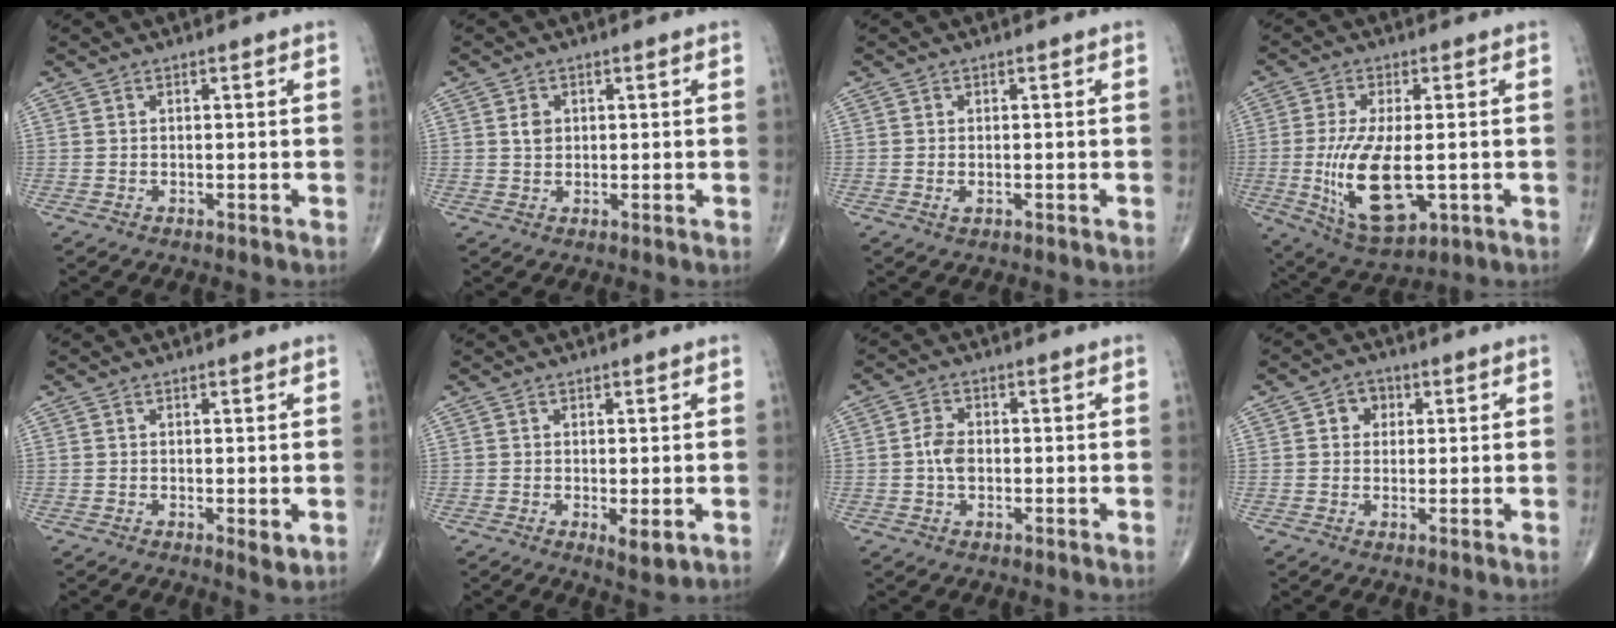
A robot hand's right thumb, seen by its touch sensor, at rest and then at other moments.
{"total": 2.1, "force": [0.5, 1.6, 1.2], "torque": [-0.014, -0.002, 0.010]}
{"total": 1.0, "force": [-0.3, 0.5, 0.8], "torque": [-0.014, -0.002, -0.006]}
{"total": 14.3, "force": [-2.1, 6.2, 12.7], "torque": [-0.240, -0.020, -0.023]}
{"total": 2.0, "force": [-0.2, 0.6, 1.9], "torque": [-0.024, -0.008, -0.004]}
{"total": 3.2, "force": [-0.8, 1.1, 2.9], "torque": [-0.044, -0.011, -0.009]}
{"total": 3.8, "force": [-0.2, 2.5, 2.8], "torque": [-0.054, 0.008, -0.009]}
{"total": 3.6, "force": [1.0, 3.1, 1.6], "torque": [-0.001, 0.003, 0.010]}